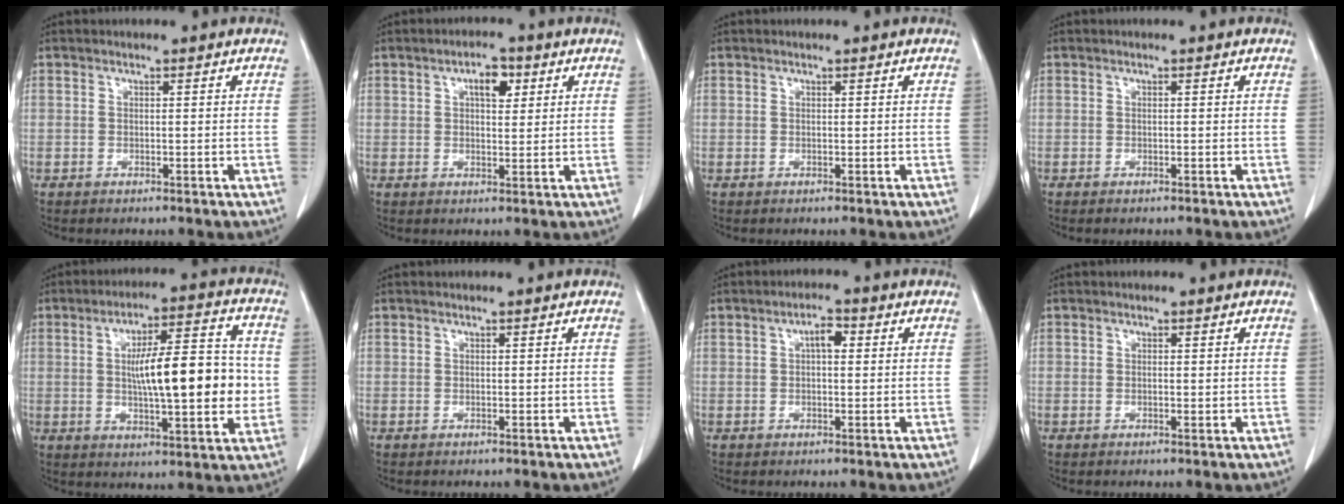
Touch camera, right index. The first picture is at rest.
{"total": 4.0, "force": [1.6, 1.9, 3.2], "torque": [-0.050, 0.007, 0.023]}
{"total": 0.0}
{"total": 0.9, "force": [-0.8, 0.2, 0.5], "torque": [-0.012, -0.003, -0.010]}
{"total": 14.9, "force": [0.2, 3.5, 14.5], "torque": [-0.229, 0.017, 0.004]}
{"total": 0.0}
{"total": 2.8, "force": [0.6, 1.2, 2.5], "torque": [-0.039, 0.009, 0.007]}
{"total": 0.6, "force": [0.0, 0.3, 0.5], "torque": [-0.011, -0.001, 0.001]}